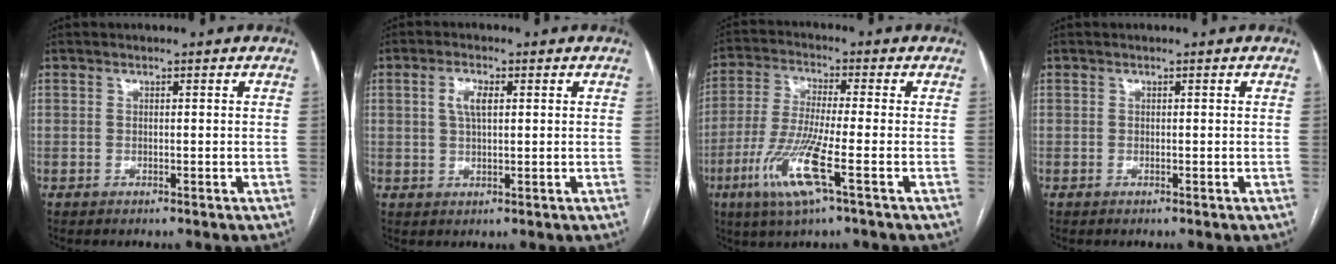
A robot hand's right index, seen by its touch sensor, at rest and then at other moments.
{"total": 3.5, "force": [1.0, 1.2, 3.1], "torque": [-0.065, 0.006, 0.020]}
{"total": 10.2, "force": [-4.2, 0.1, 9.3], "torque": [-0.196, -0.020, -0.087]}
{"total": 0.0}